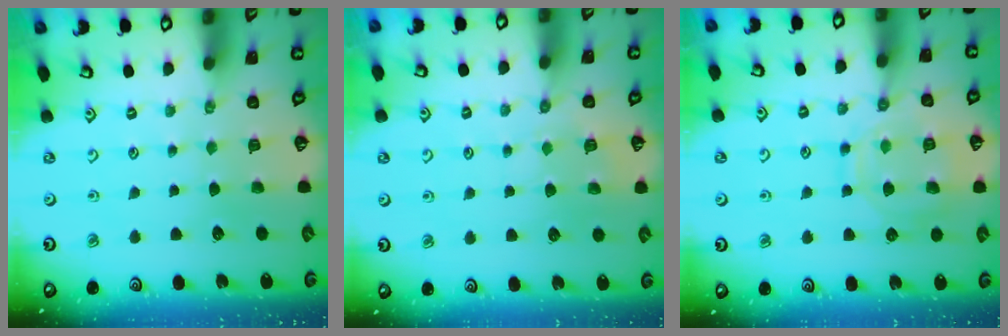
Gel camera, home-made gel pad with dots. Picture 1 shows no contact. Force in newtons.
{"total": 5.9, "press": 5.8, "slide": 1.0}
{"total": 12.8, "press": 12.7, "slide": 1.2}